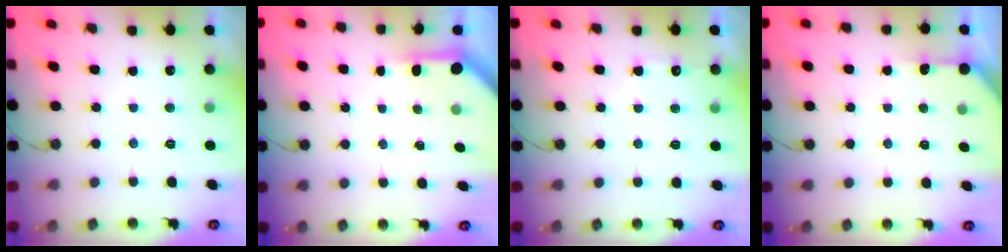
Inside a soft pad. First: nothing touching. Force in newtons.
{"total": 3.5, "press": 3.5, "slide": 0.3}
{"total": 5.4, "press": 5.4, "slide": 0.6}
{"total": 3.5, "press": 3.5, "slide": 0.4}